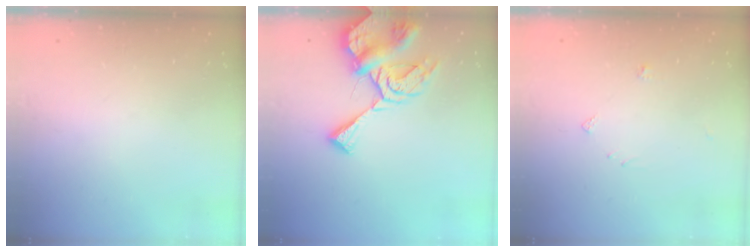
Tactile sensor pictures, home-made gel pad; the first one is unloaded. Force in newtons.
{"total": 12.5, "press": 12.4, "slide": 1.6}
{"total": 4.2, "press": 4.2, "slide": 0.5}